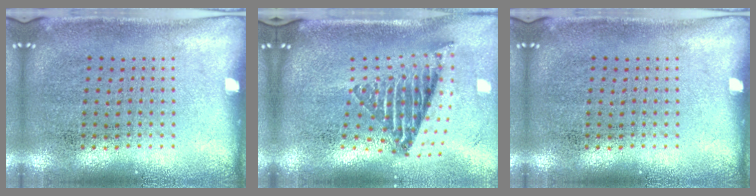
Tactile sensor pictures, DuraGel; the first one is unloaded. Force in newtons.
{"total": 2.5, "press": 1.6, "slide": 1.9}
{"total": 0.0}